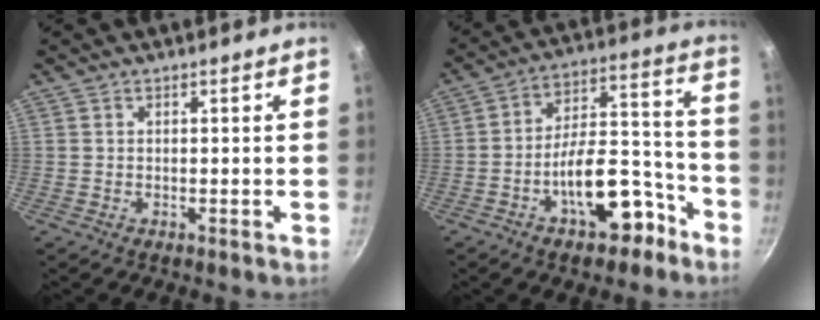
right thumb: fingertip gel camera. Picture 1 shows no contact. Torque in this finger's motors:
{"motor_torque": [2.85, 2.16, 1.30, -0.90, 0.21]}